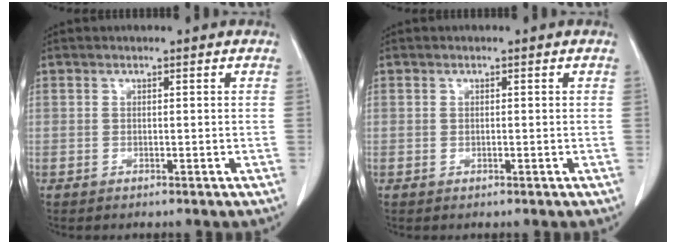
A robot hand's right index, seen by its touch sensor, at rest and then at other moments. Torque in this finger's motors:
{"motor_torque": [0.16, -0.04, 0.06, 0.00]}